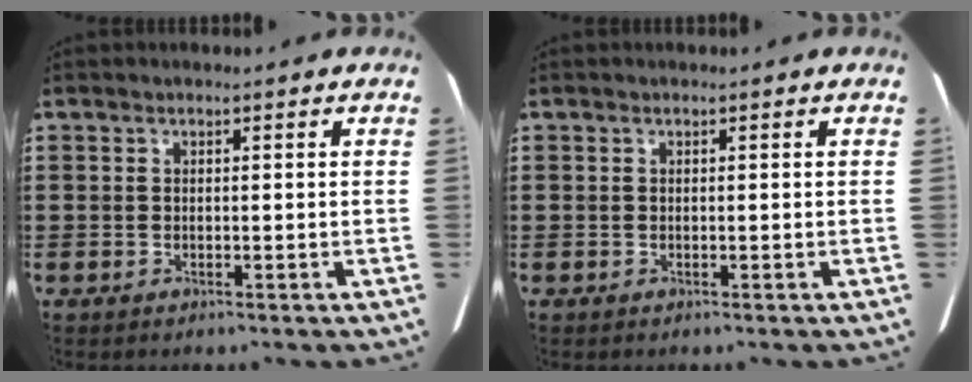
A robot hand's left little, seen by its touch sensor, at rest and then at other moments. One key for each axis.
{"total": 0.0}